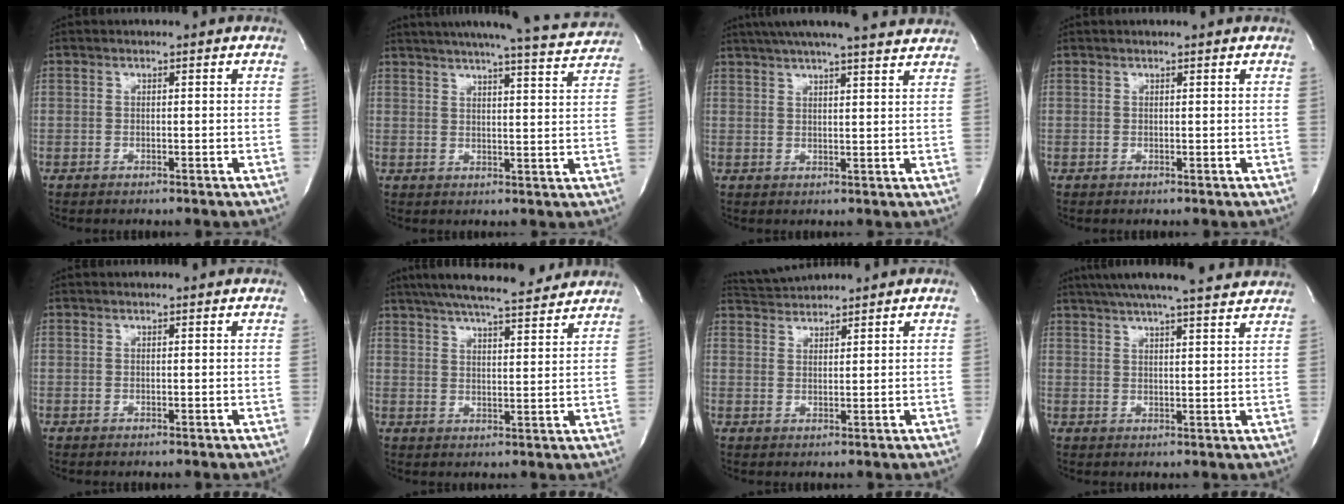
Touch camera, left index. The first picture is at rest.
{"total": 18.8, "force": [17.4, 1.0, 6.9], "torque": [-0.108, -0.020, 0.210]}
{"total": 18.6, "force": [16.7, 1.4, 8.1], "torque": [-0.133, 0.021, 0.215]}
{"total": 1.4, "force": [1.2, 0.2, 0.5], "torque": [-0.009, 0.011, 0.010]}
{"total": 1.0, "force": [0.9, 0.2, 0.4], "torque": [-0.008, 0.011, 0.008]}
{"total": 17.6, "force": [15.4, 2.5, 8.3], "torque": [-0.142, 0.026, 0.216]}
{"total": 3.6, "force": [3.6, -0.1, -0.4], "torque": [-0.004, 0.016, 0.070]}
{"total": 19.1, "force": [17.0, 1.8, 8.5], "torque": [-0.141, 0.026, 0.224]}